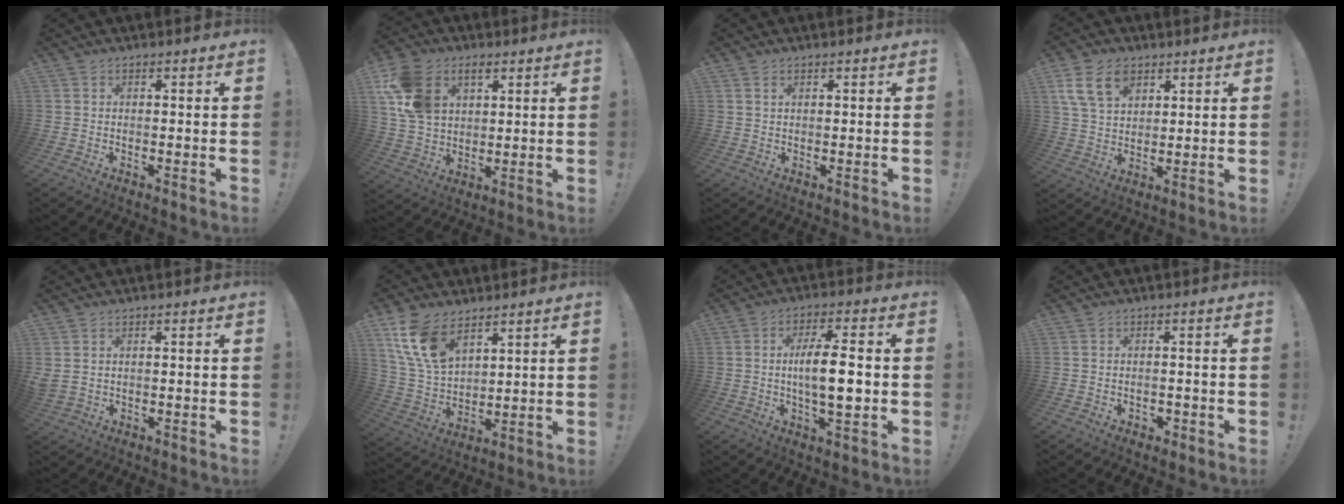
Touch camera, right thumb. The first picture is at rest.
{"total": 14.6, "force": [6.0, 10.4, 8.4], "torque": [-0.157, -0.023, 0.119]}
{"total": 0.9, "force": [0.5, 0.3, 0.6], "torque": [-0.011, 0.001, 0.010]}
{"total": 11.7, "force": [6.2, 7.8, 6.2], "torque": [-0.108, -0.015, 0.122]}
{"total": 2.2, "force": [1.0, 1.2, 1.5], "torque": [-0.024, -0.003, 0.018]}
{"total": 13.8, "force": [8.3, 7.9, 7.7], "torque": [-0.168, -0.038, 0.162]}
{"total": 10.9, "force": [-0.8, 2.7, 10.5], "torque": [-0.183, 0.003, -0.021]}
{"total": 1.6, "force": [-0.9, 1.1, 0.7], "torque": [-0.016, 0.003, -0.015]}